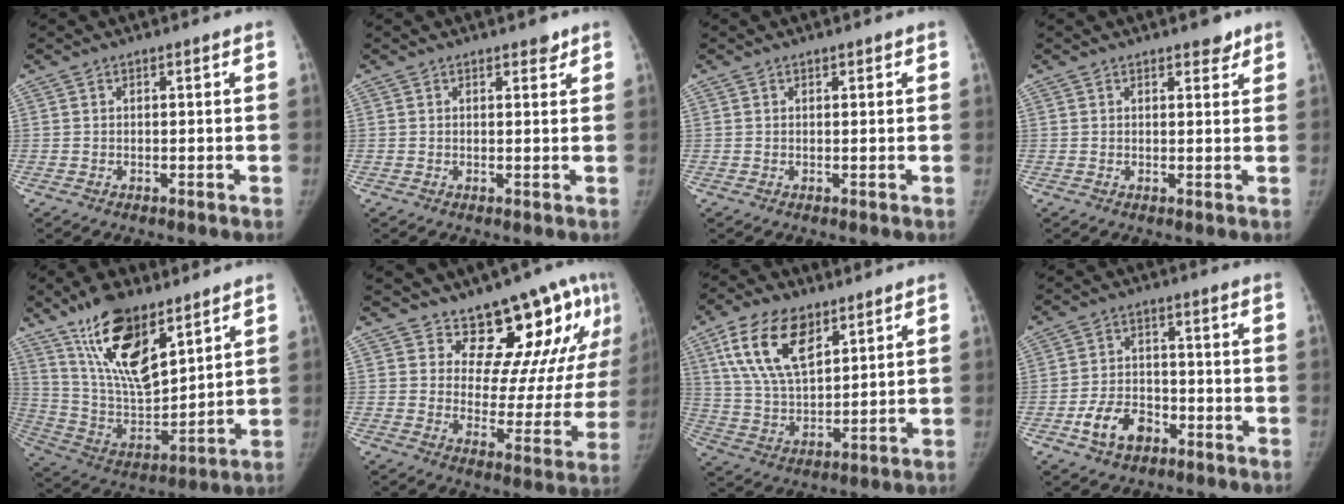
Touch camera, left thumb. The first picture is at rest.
{"total": 1.7, "force": [1.2, 0.8, 0.7], "torque": [0.005, -0.007, 0.014]}
{"total": 0.7, "force": [0.5, 0.4, 0.3], "torque": [0.001, -0.002, 0.005]}
{"total": 2.5, "force": [1.9, 1.1, 1.2], "torque": [0.000, -0.010, 0.023]}
{"total": 18.2, "force": [11.4, 7.3, 12.2], "torque": [-0.187, -0.059, 0.224]}
{"total": 18.2, "force": [12.4, 7.4, 11.1], "torque": [-0.094, -0.089, 0.165]}
{"total": 15.1, "force": [7.7, 7.9, 10.4], "torque": [-0.170, -0.025, 0.151]}
{"total": 8.2, "force": [-4.1, 5.5, 4.5], "torque": [-0.064, 0.027, -0.070]}